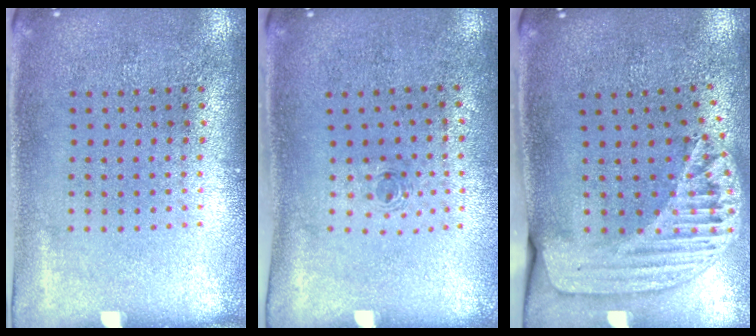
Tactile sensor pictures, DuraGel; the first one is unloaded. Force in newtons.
{"total": 0.6, "press": 0.2, "slide": 0.6}
{"total": 1.8, "press": 1.6, "slide": 0.9}